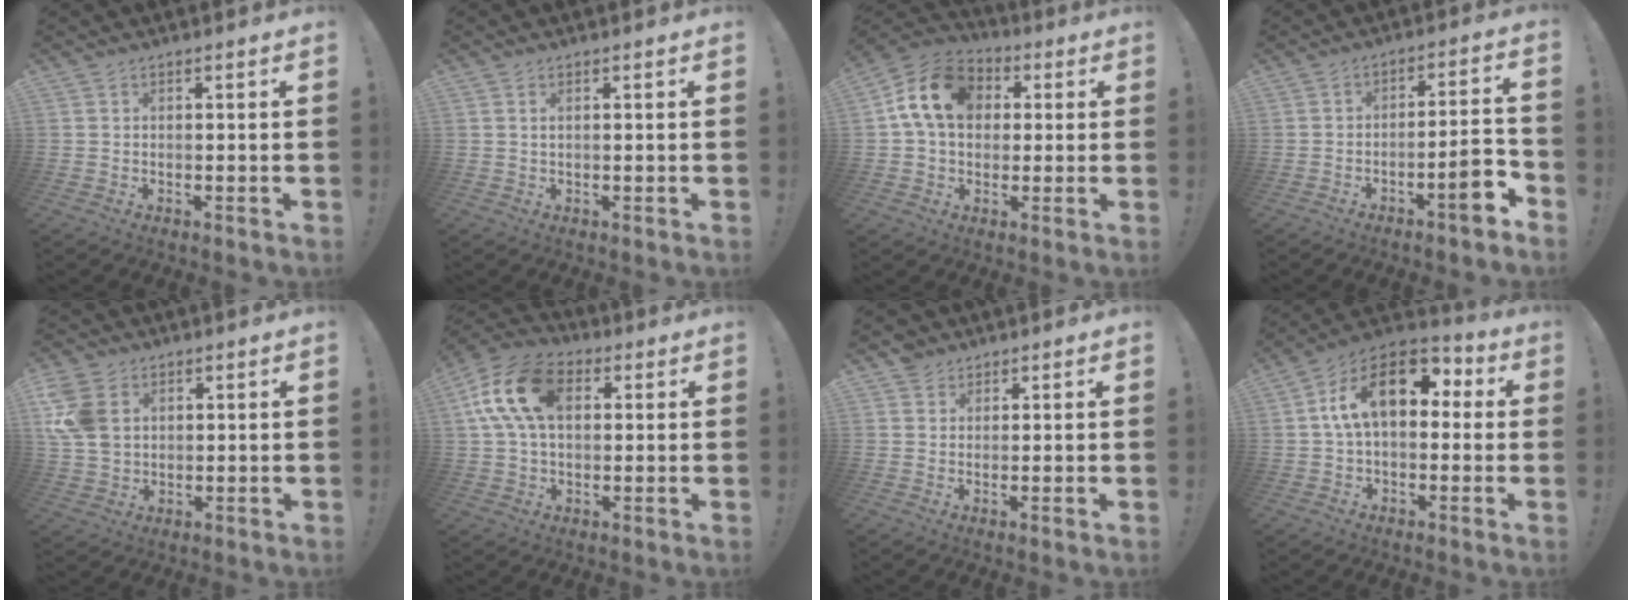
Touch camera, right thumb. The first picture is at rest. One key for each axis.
{"total": 0.9, "fx": 0.4, "fy": 0.2, "fz": 0.8, "tx": -0.019, "ty": 0.002, "tz": 0.007}
{"total": 14.9, "fx": 3.5, "fy": 11.3, "fz": 9.1, "tx": -0.145, "ty": 0.009, "tz": 0.071}
{"total": 9.3, "fx": -4.7, "fy": 1.9, "fz": 7.8, "tx": -0.102, "ty": 0.020, "tz": -0.079}
{"total": 11.7, "fx": 3.5, "fy": 8.7, "fz": 7.0, "tx": -0.154, "ty": -0.002, "tz": 0.069}
{"total": 16.9, "fx": 4.2, "fy": 10.8, "fz": 12.3, "tx": -0.230, "ty": 0.009, "tz": 0.075}
{"total": 3.6, "fx": 2.6, "fy": 2.4, "fz": 0.5, "tx": -0.009, "ty": -0.004, "tz": 0.049}
{"total": 17.0, "fx": 4.3, "fy": 9.6, "fz": 13.3, "tx": -0.227, "ty": 0.005, "tz": 0.072}